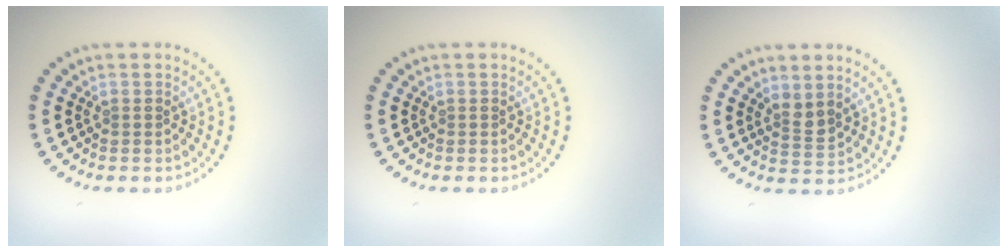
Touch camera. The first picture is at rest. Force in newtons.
{"total": 0.0}
{"total": 1.7, "press": 1.3, "slide": 1.2}